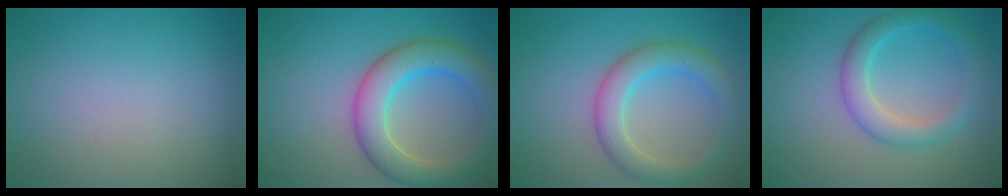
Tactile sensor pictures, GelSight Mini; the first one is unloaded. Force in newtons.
{"total": 6.4, "press": 6.4, "slide": 0.2}
{"total": 4.4, "press": 4.4, "slide": 0.3}
{"total": 3.7, "press": 3.7, "slide": 0.1}